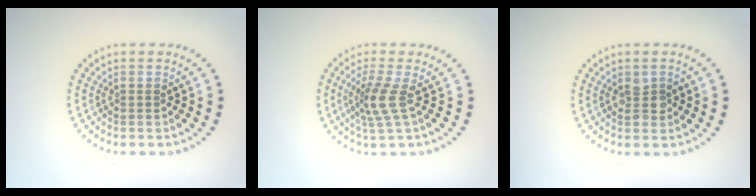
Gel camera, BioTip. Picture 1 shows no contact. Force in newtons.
{"total": 2.8, "press": 2.0, "slide": 2.0}
{"total": 1.8, "press": 1.7, "slide": 0.2}